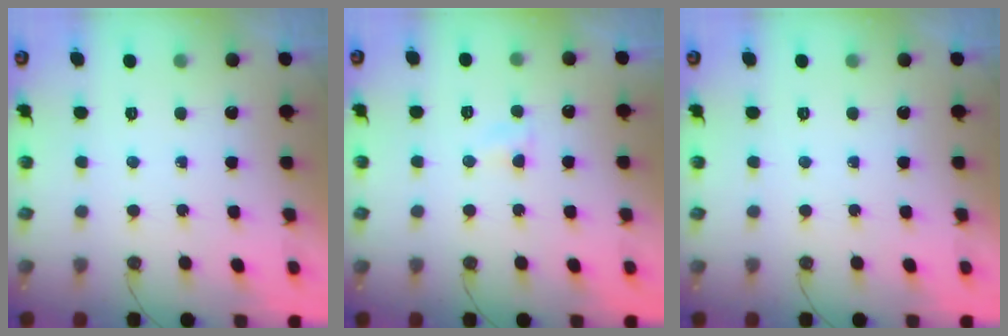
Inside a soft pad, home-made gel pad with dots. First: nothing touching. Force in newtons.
{"total": 3.0, "press": 3.0, "slide": 0.3}
{"total": 0.0}